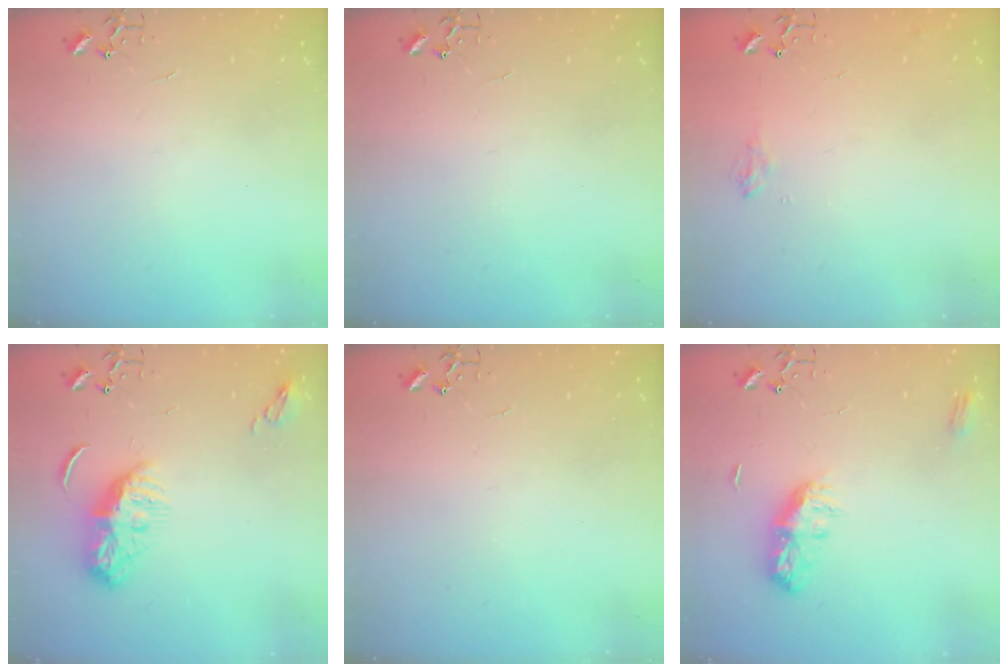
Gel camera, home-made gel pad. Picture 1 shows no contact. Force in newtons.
{"total": 0.0}
{"total": 5.8, "press": 5.7, "slide": 0.7}
{"total": 8.5, "press": 8.5, "slide": 0.3}
{"total": 0.0}
{"total": 9.0, "press": 9.0, "slide": 0.1}